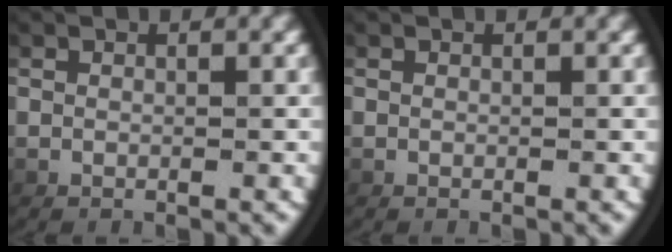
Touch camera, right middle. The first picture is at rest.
{"total": 0.0}